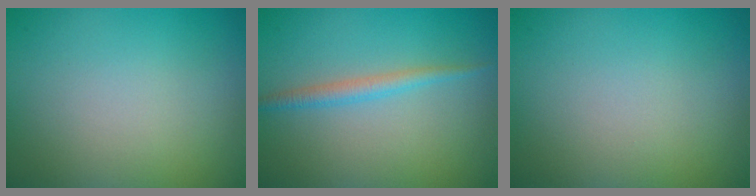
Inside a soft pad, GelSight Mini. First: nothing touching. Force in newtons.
{"total": 1.7, "press": 1.7, "slide": 0.1}
{"total": 0.0}